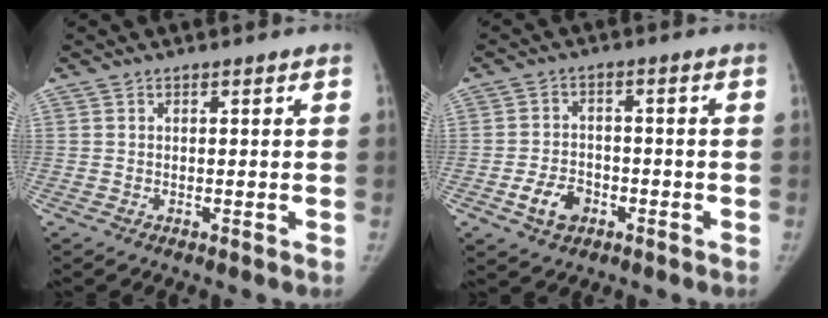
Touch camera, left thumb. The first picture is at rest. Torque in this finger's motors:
{"motor_torque": [-0.04, 0.06, 0.32, -0.03, 0.00]}